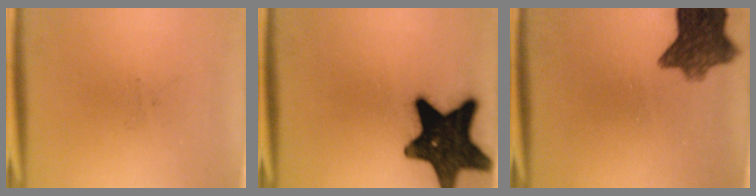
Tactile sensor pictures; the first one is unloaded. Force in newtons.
{"total": 17.4}
{"total": 9.4}